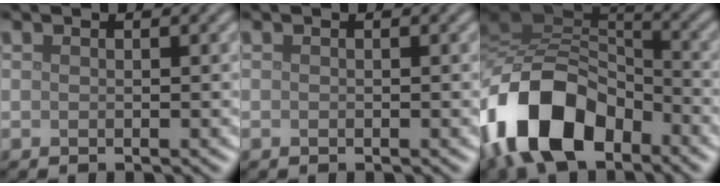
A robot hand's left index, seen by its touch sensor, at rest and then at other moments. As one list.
[{"total": 0.0}, {"total": 13.4, "force": [-6.5, 7.8, 8.8], "torque": [-0.181, -0.005, -0.129]}]